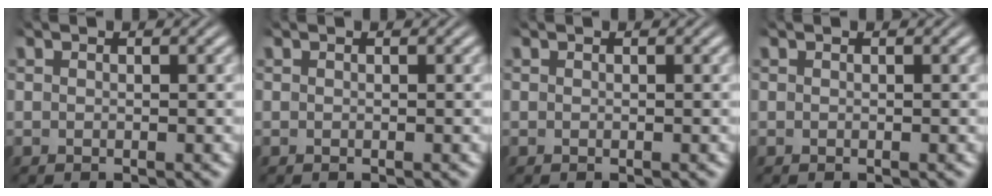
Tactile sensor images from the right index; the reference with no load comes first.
{"total": 0.0}
{"total": 0.0}
{"total": 0.0}